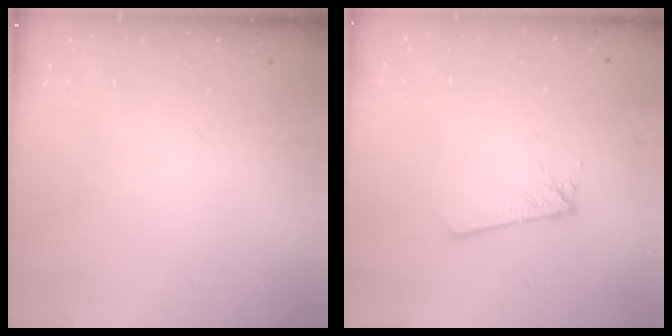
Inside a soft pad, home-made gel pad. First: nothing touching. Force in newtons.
{"total": 1.8, "press": 1.8, "slide": 0.2}